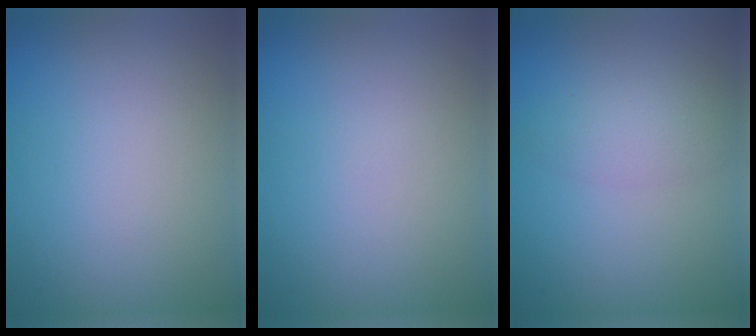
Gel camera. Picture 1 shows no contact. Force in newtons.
{"total": 0.0}
{"total": 2.2, "press": 2.2, "slide": 0.0}